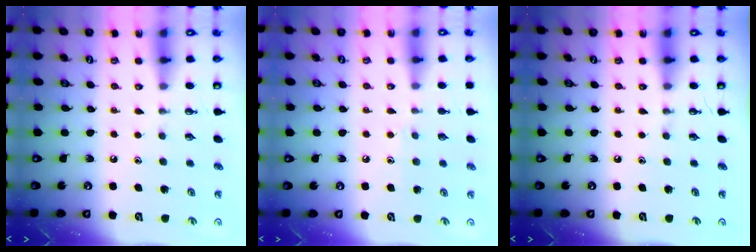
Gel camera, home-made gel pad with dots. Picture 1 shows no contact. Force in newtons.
{"total": 5.9, "press": 5.8, "slide": 0.7}
{"total": 0.0}